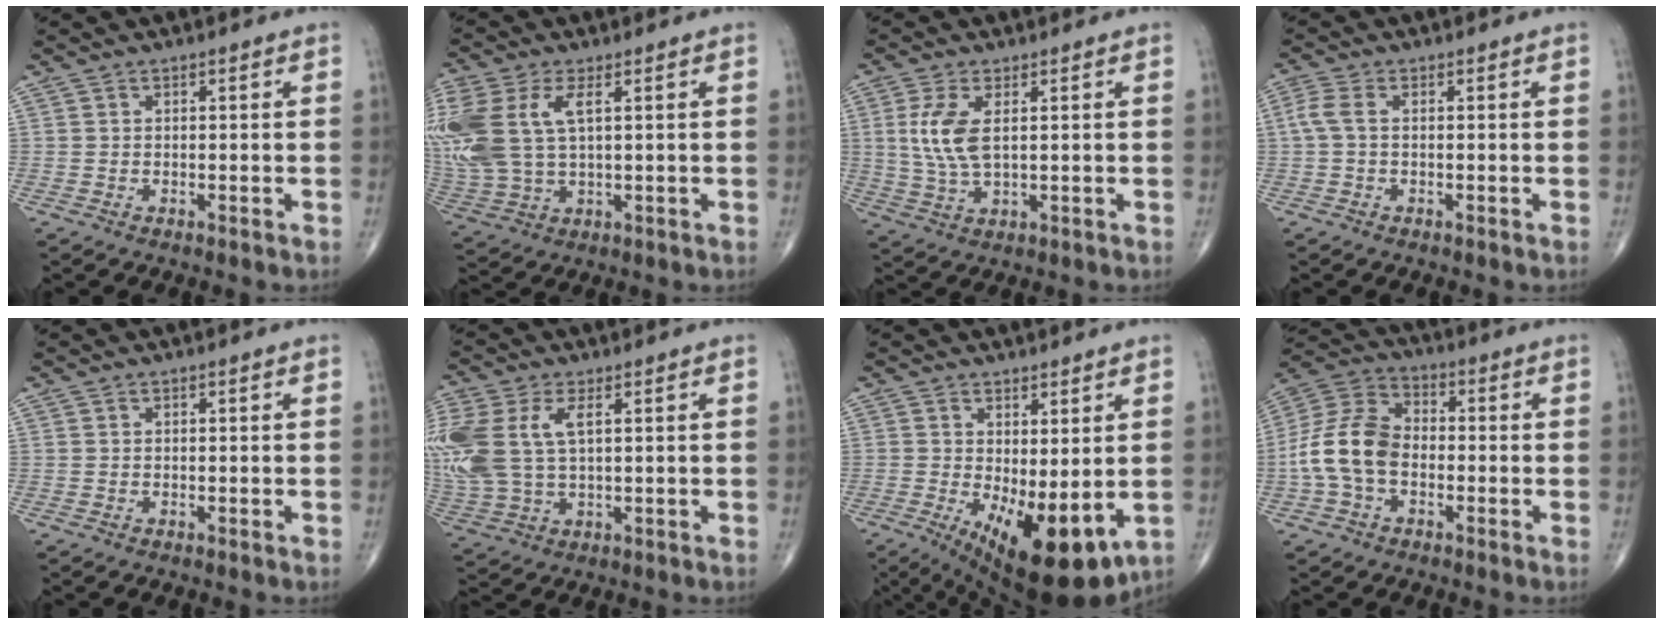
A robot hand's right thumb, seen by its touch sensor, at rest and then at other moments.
{"total": 18.2, "force": [4.2, 10.0, 14.6], "torque": [-0.381, 0.004, 0.085]}
{"total": 7.5, "force": [1.5, 3.3, 6.5], "torque": [-0.151, -0.007, 0.035]}
{"total": 3.2, "force": [0.0, 1.6, 2.7], "torque": [-0.078, 0.007, -0.005]}
{"total": 0.0}
{"total": 16.1, "force": [3.4, 8.9, 13.0], "torque": [-0.337, 0.004, 0.071]}
{"total": 14.0, "force": [-2.8, 5.6, 12.5], "torque": [-0.182, -0.030, -0.022]}
{"total": 12.3, "force": [-2.4, 8.3, 8.8], "torque": [-0.172, 0.038, -0.057]}